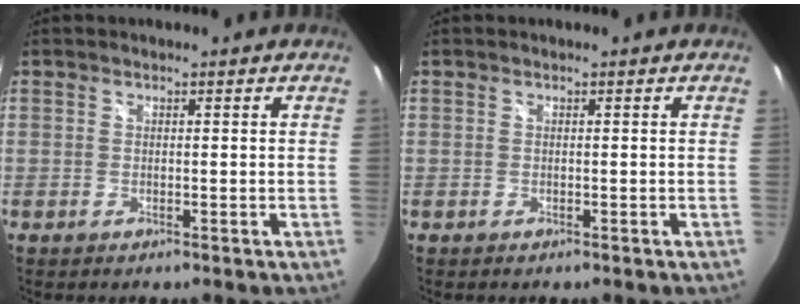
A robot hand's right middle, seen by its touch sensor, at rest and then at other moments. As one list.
[{"total": 0.0}]